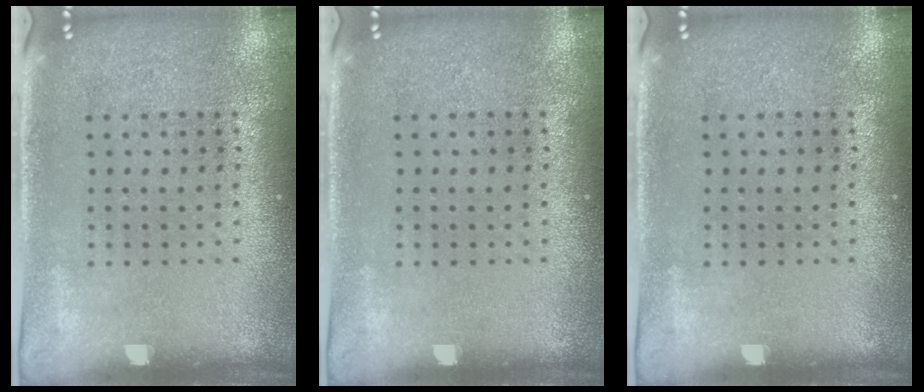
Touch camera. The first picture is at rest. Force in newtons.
{"total": 0.0}
{"total": 0.0}